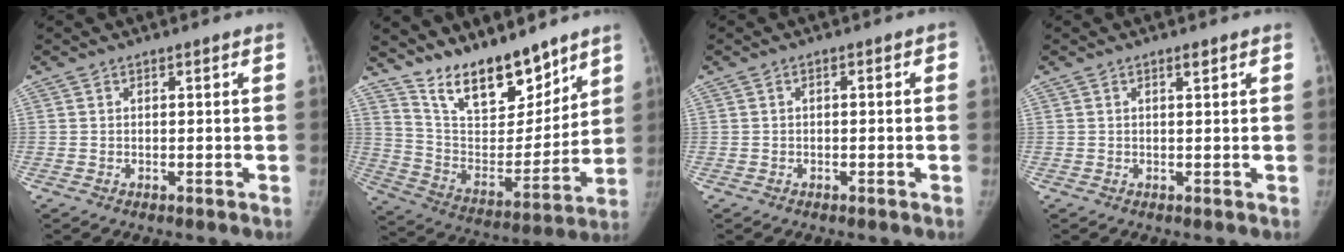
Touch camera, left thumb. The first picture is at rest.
{"total": 17.9, "force": [14.0, 7.0, 8.6], "torque": [-0.092, -0.085, 0.254]}
{"total": 1.2, "force": [-0.1, 0.6, 1.0], "torque": [-0.006, 0.009, -0.005]}
{"total": 1.2, "force": [0.7, 0.3, 0.9], "torque": [-0.011, -0.002, 0.012]}